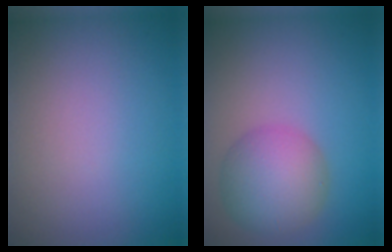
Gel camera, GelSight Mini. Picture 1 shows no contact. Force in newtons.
{"total": 5.8, "press": 5.8, "slide": 0.2}